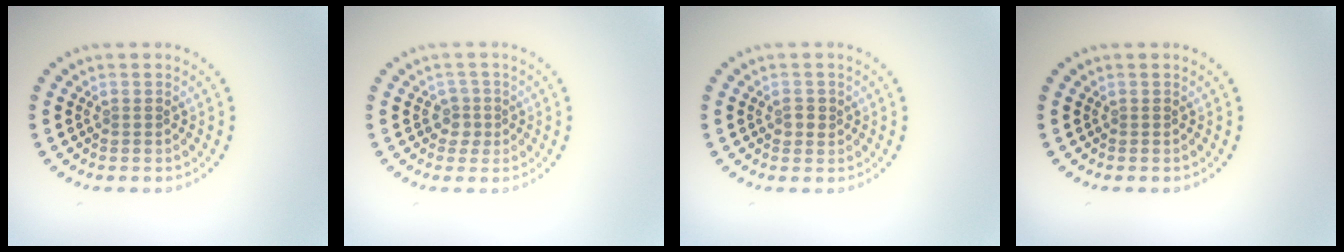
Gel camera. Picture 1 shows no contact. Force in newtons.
{"total": 1.7, "press": 1.3, "slide": 1.0}
{"total": 1.2, "press": 1.2, "slide": 0.1}
{"total": 0.0}